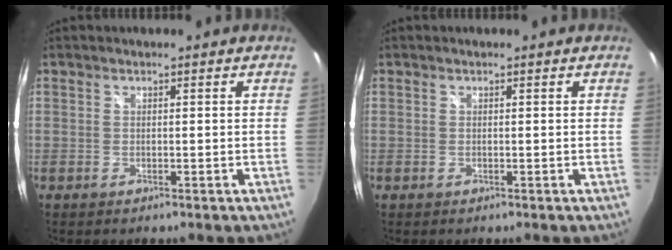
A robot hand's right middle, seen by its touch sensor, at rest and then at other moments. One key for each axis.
{"total": 0.0}